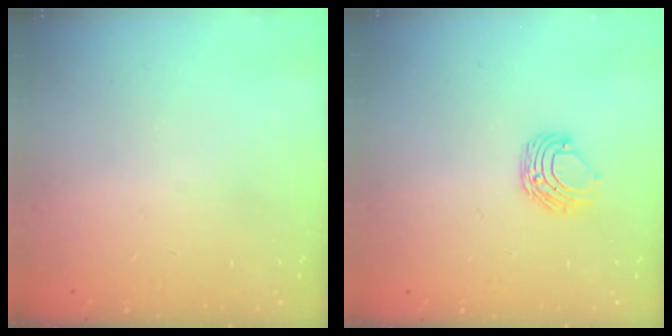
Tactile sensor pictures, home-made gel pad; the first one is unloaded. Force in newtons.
{"total": 7.1, "press": 7.0, "slide": 0.7}